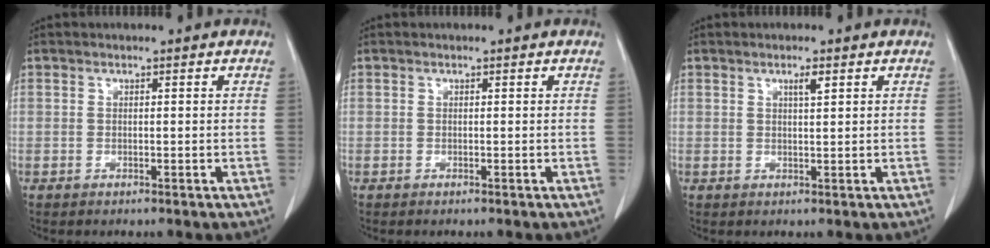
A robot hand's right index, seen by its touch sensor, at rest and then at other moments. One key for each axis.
{"total": 0.0}
{"total": 1.6, "fx": 0.9, "fy": 0.1, "fz": 1.3, "tx": -0.024, "ty": -0.002, "tz": 0.014}